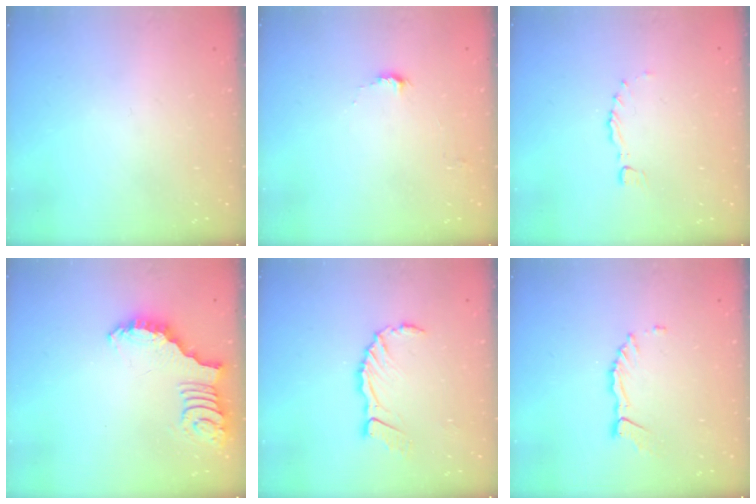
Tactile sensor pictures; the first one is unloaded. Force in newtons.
{"total": 5.7, "press": 5.6, "slide": 0.5}
{"total": 0.0}
{"total": 2.6, "press": 2.5, "slide": 0.5}
{"total": 8.0, "press": 7.9, "slide": 0.8}
{"total": 3.8, "press": 3.7, "slide": 0.4}